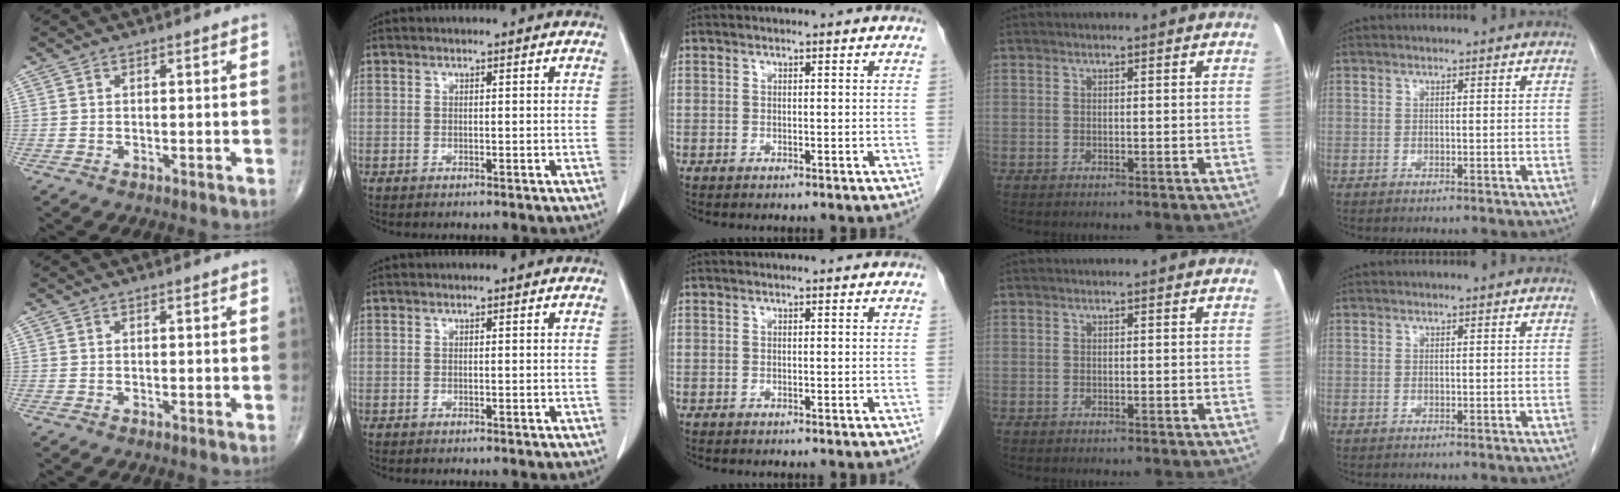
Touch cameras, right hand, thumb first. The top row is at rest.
{}